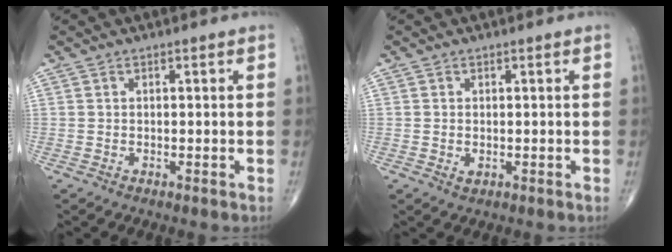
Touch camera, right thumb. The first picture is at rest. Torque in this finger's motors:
{"motor_torque": [-0.10, 0.09, 0.01, 0.15, 0.03]}